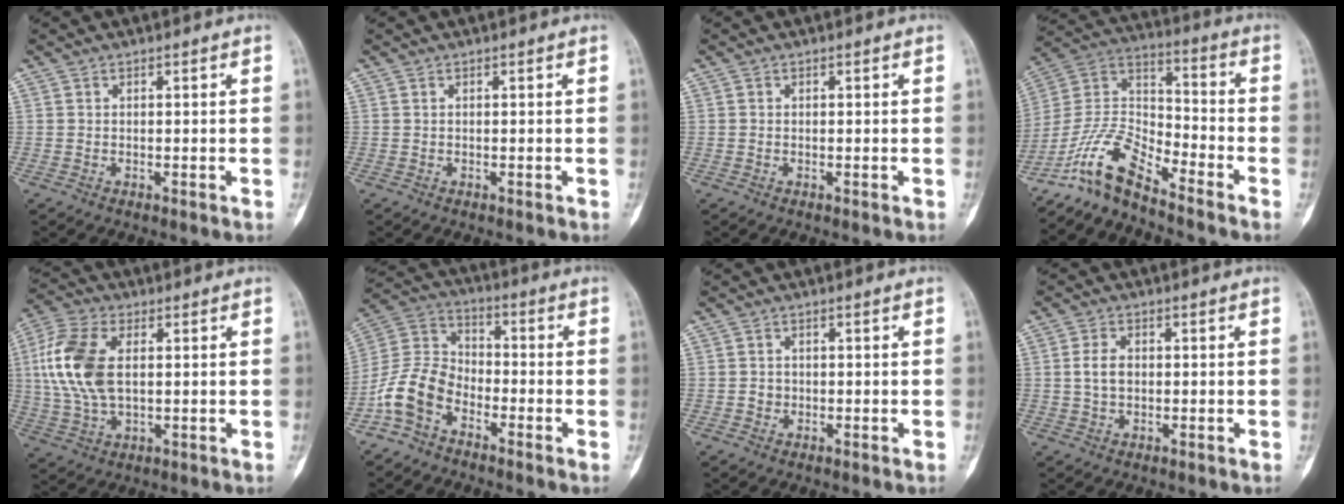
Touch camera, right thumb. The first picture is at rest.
{"total": 0.0}
{"total": 0.0}
{"total": 11.1, "force": [-9.5, 2.6, 5.1], "torque": [-0.108, 0.086, -0.195]}
{"total": 13.8, "force": [2.1, 7.7, 11.2], "torque": [-0.247, 0.006, 0.039]}
{"total": 10.3, "force": [-5.6, 6.8, 5.4], "torque": [-0.105, 0.050, -0.125]}
{"total": 1.5, "force": [-0.2, 1.4, 0.4], "torque": [0.006, 0.007, -0.004]}
{"total": 3.7, "force": [0.1, 2.5, 2.7], "torque": [-0.049, 0.006, 0.002]}